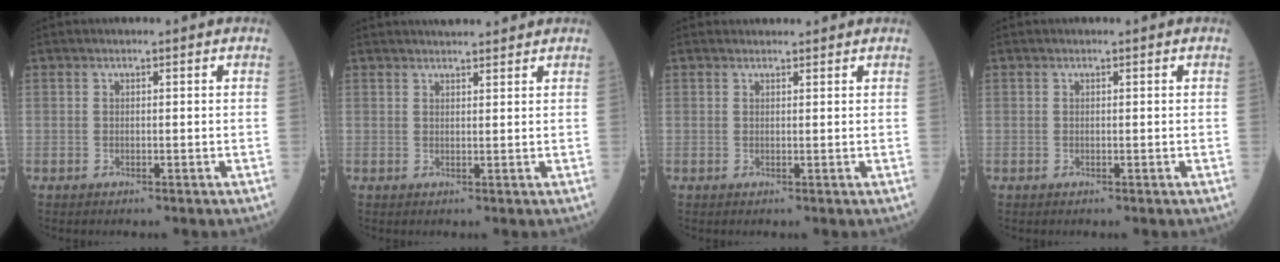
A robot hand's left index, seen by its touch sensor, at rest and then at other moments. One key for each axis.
{"total": 5.5, "fx": 5.1, "fy": 0.7, "fz": 1.9, "tx": -0.024, "ty": 0.024, "tz": 0.067}
{"total": 2.4, "fx": 2.4, "fy": 0.4, "fz": 0.2, "tx": -0.009, "ty": 0.018, "tz": 0.031}
{"total": 0.0}